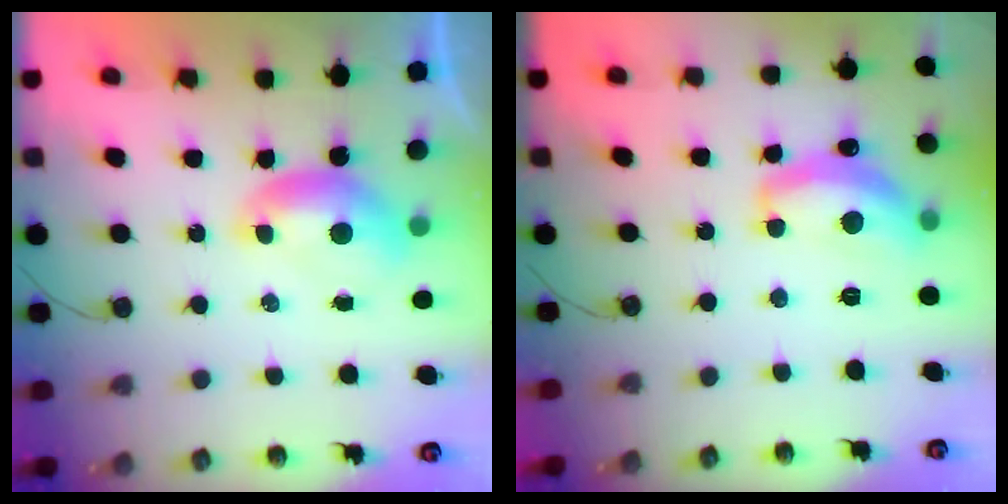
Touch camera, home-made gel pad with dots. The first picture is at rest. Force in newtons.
{"total": 8.5, "press": 8.5, "slide": 0.6}